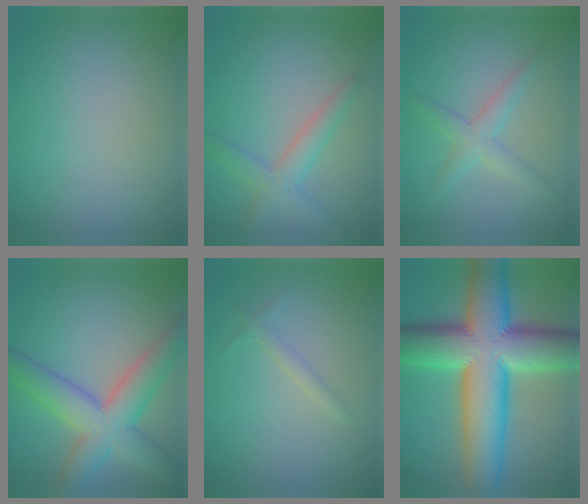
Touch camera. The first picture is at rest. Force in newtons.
{"total": 2.9, "press": 2.9, "slide": 0.1}
{"total": 2.3, "press": 2.3, "slide": 0.1}
{"total": 7.2, "press": 7.2, "slide": 0.5}
{"total": 0.9, "press": 0.9, "slide": 0.1}
{"total": 15.2, "press": 15.2, "slide": 0.6}